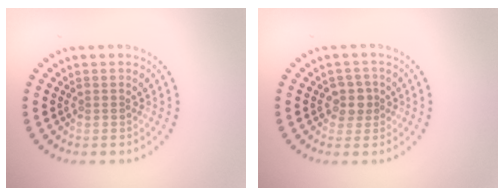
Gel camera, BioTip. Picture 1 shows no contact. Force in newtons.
{"total": 2.0, "press": 1.7, "slide": 1.1}